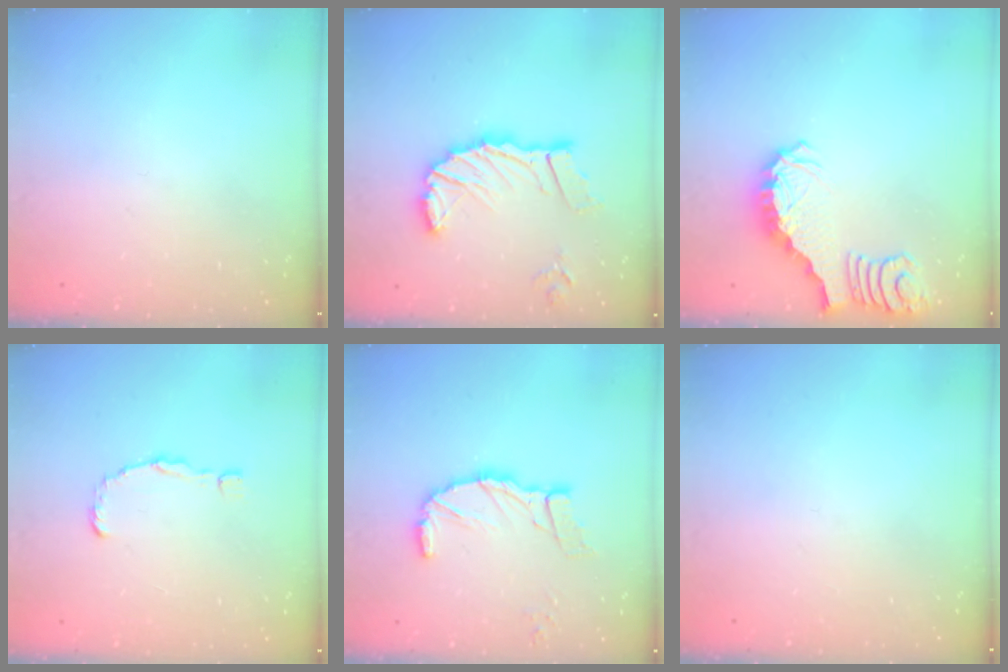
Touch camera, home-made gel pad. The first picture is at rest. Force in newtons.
{"total": 15.2, "press": 15.0, "slide": 2.2}
{"total": 3.0, "press": 2.9, "slide": 0.5}
{"total": 1.5, "press": 1.5, "slide": 0.1}
{"total": 10.9, "press": 10.8, "slide": 1.3}
{"total": 0.0}